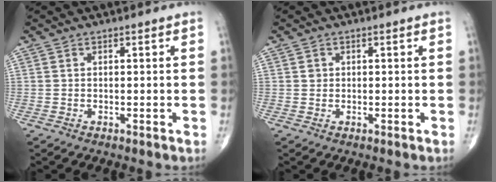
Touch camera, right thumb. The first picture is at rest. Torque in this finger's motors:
{"motor_torque": [0.51, 0.48, 0.11, 0.01, -0.02]}